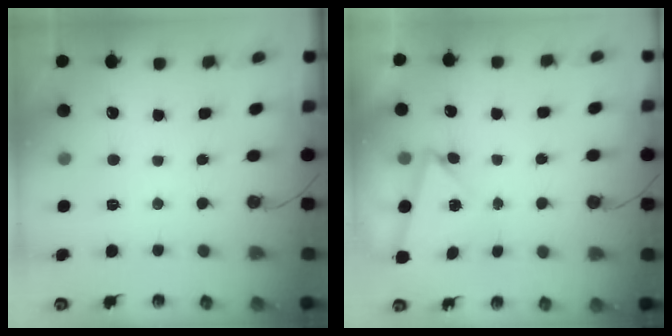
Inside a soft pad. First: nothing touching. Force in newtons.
{"total": 3.8, "press": 3.4, "slide": 1.7}